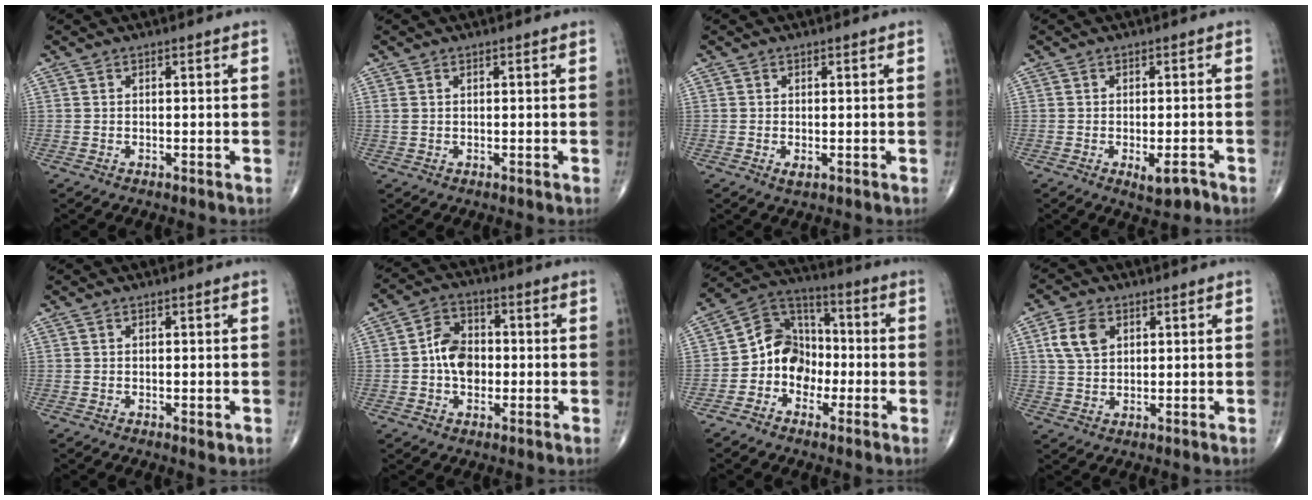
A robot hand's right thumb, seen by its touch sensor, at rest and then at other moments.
{"total": 1.0, "force": [0.4, 0.5, 0.7], "torque": [-0.021, 0.011, 0.014]}
{"total": 1.1, "force": [-0.3, 0.5, 1.0], "torque": [-0.015, -0.002, -0.004]}
{"total": 3.6, "force": [-1.7, 1.3, 2.9], "torque": [-0.036, 0.003, -0.020]}
{"total": 0.8, "force": [-0.2, 0.4, 0.7], "torque": [-0.008, -0.003, -0.002]}
{"total": 8.1, "force": [-0.6, 5.9, 5.5], "torque": [-0.072, 0.019, -0.020]}
{"total": 10.5, "force": [-2.7, 8.6, 5.2], "torque": [-0.052, 0.046, -0.063]}
{"total": 6.3, "force": [2.2, 4.3, 4.1], "torque": [-0.072, -0.003, 0.042]}